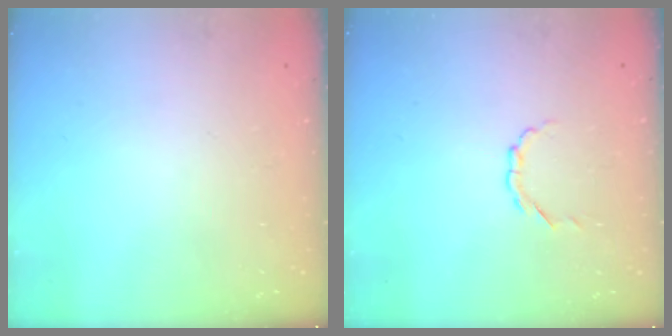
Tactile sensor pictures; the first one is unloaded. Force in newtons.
{"total": 2.8, "press": 2.7, "slide": 0.8}